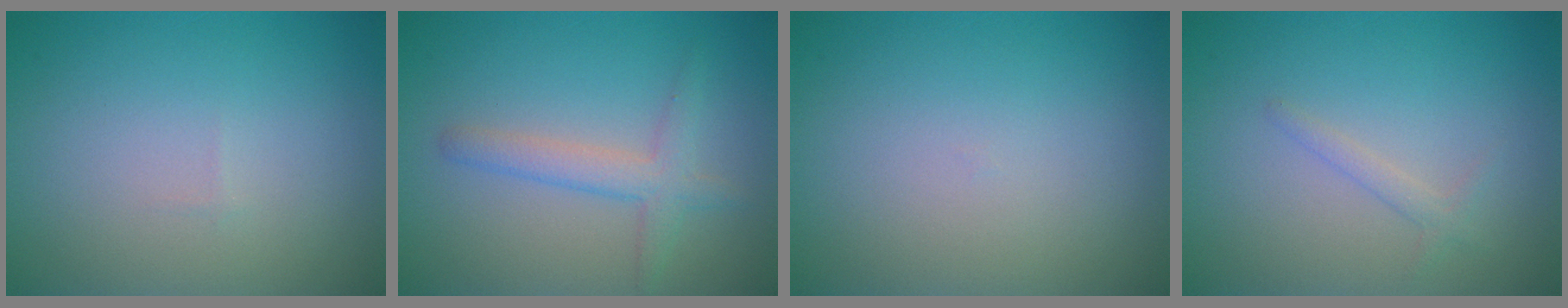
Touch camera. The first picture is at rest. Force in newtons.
{"total": 2.7, "press": 2.7, "slide": 0.2}
{"total": 0.0}
{"total": 1.0, "press": 1.0, "slide": 0.0}